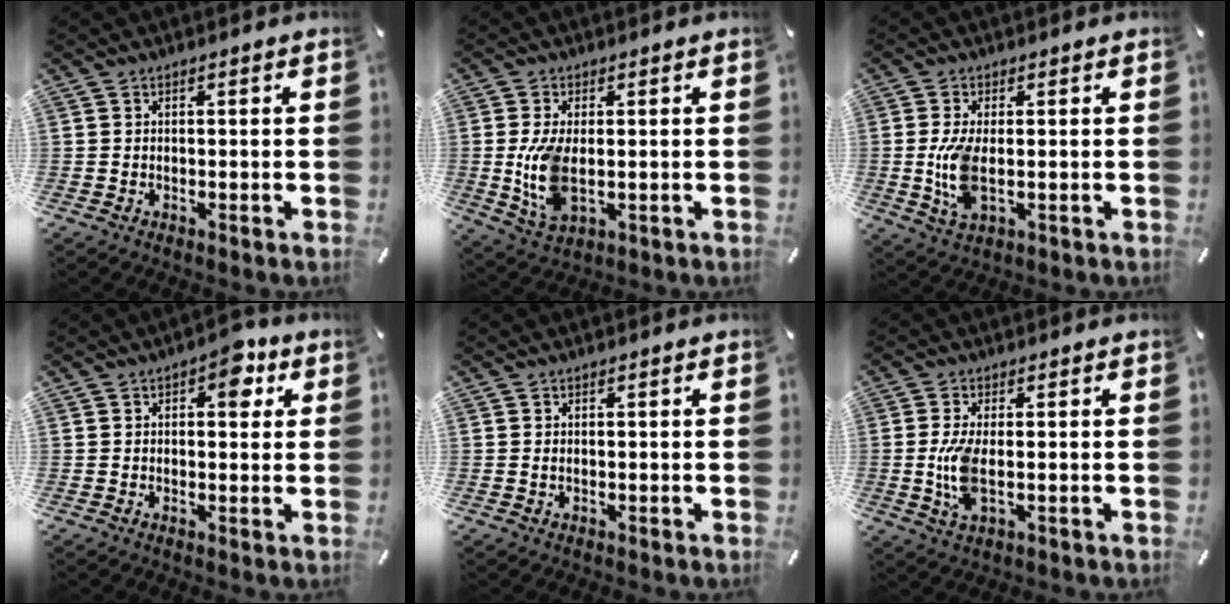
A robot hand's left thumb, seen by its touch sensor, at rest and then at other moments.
{"total": 9.6, "force": [-0.2, 4.9, 8.2], "torque": [-0.187, -0.017, -0.007]}
{"total": 8.2, "force": [-0.3, 3.5, 7.4], "torque": [-0.160, -0.014, -0.011]}
{"total": 6.6, "force": [2.5, 3.8, 4.7], "torque": [-0.045, -0.008, 0.034]}
{"total": 0.0}
{"total": 7.2, "force": [-0.4, 2.6, 6.7], "torque": [-0.160, -0.015, -0.013]}